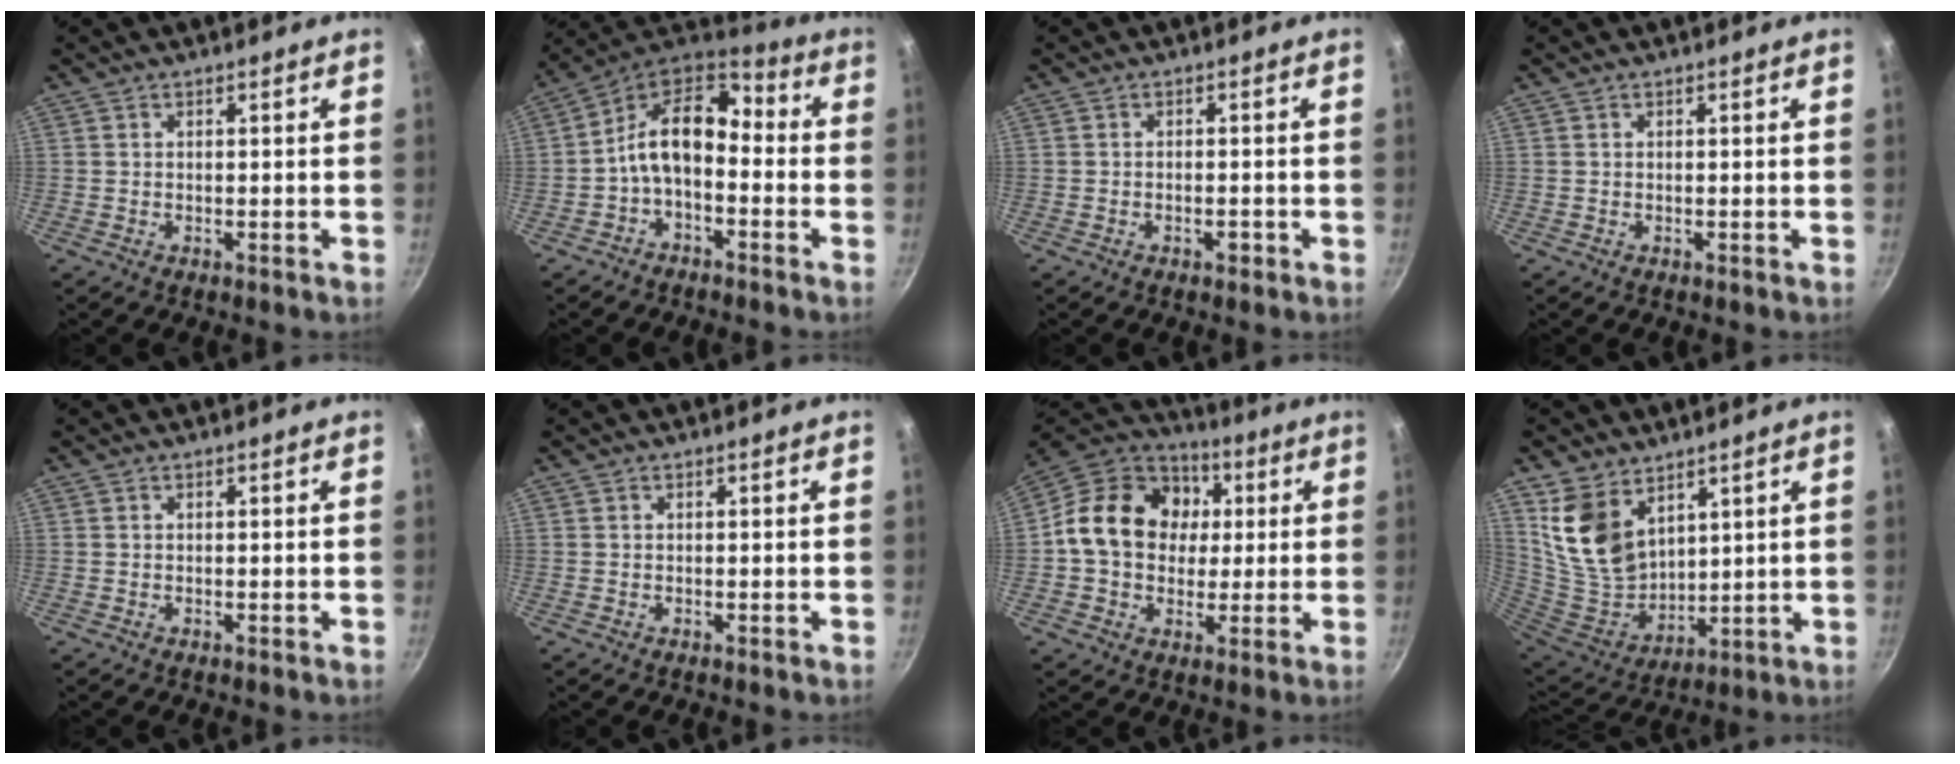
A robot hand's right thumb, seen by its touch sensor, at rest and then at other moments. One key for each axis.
{"total": 12.8, "fx": -2.1, "fy": 8.1, "fz": 9.8, "tx": -0.160, "ty": 0.056, "tz": -0.056}
{"total": 1.5, "fx": -0.9, "fy": 0.7, "fz": 1.0, "tx": -0.017, "ty": 0.005, "tz": -0.013}
{"total": 0.0}
{"total": 0.0}
{"total": 0.0}
{"total": 18.7, "fx": 2.2, "fy": 15.0, "fz": 10.9, "tx": -0.158, "ty": 0.026, "tz": 0.023}
{"total": 14.0, "fx": 7.7, "fy": 9.0, "fz": 7.4, "tx": -0.124, "ty": -0.061, "tz": 0.169}